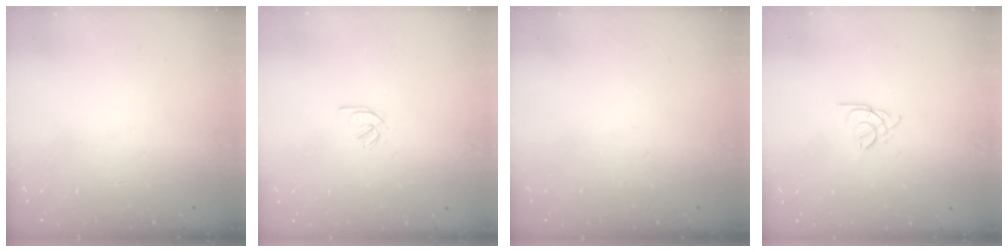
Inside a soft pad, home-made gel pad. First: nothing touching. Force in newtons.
{"total": 2.1, "press": 2.0, "slide": 0.7}
{"total": 0.0}
{"total": 2.7, "press": 2.6, "slide": 0.5}